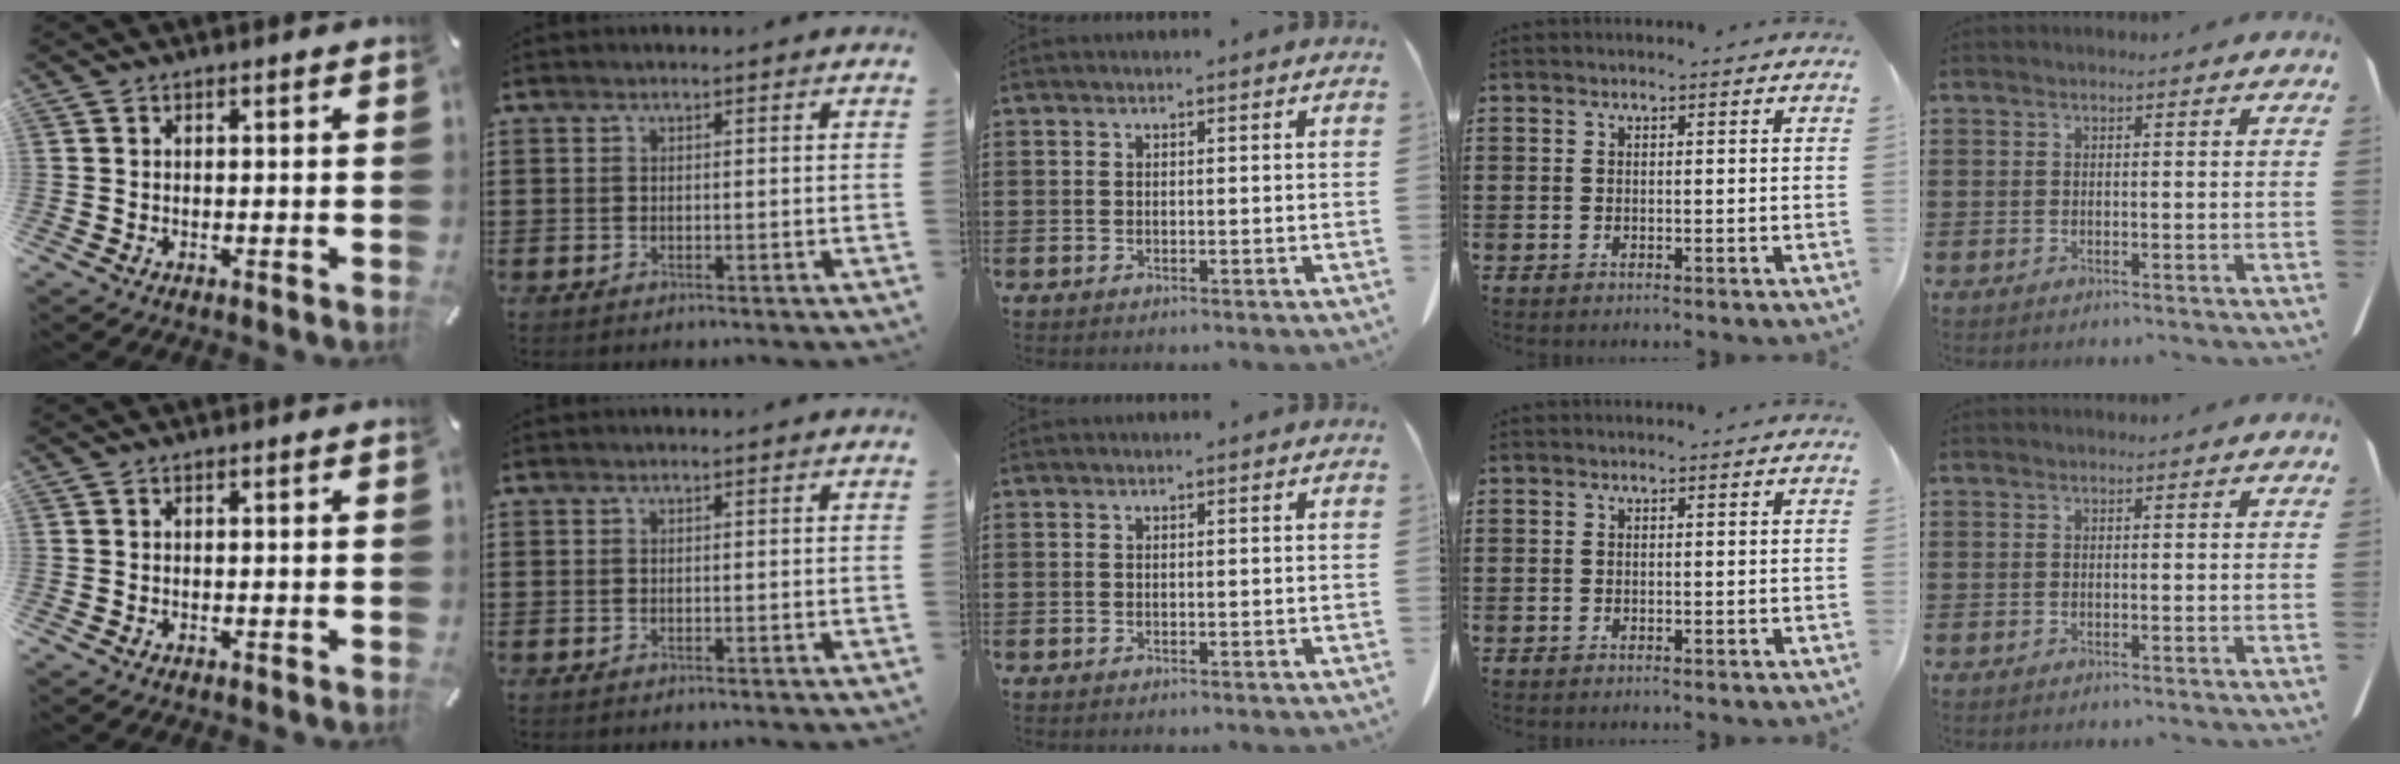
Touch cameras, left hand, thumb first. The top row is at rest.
{}